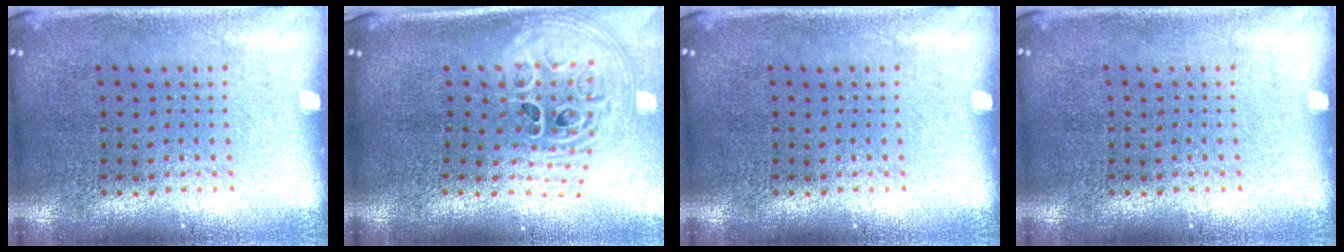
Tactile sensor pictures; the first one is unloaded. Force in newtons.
{"total": 2.9, "press": 2.1, "slide": 2.1}
{"total": 0.0}
{"total": 0.0}